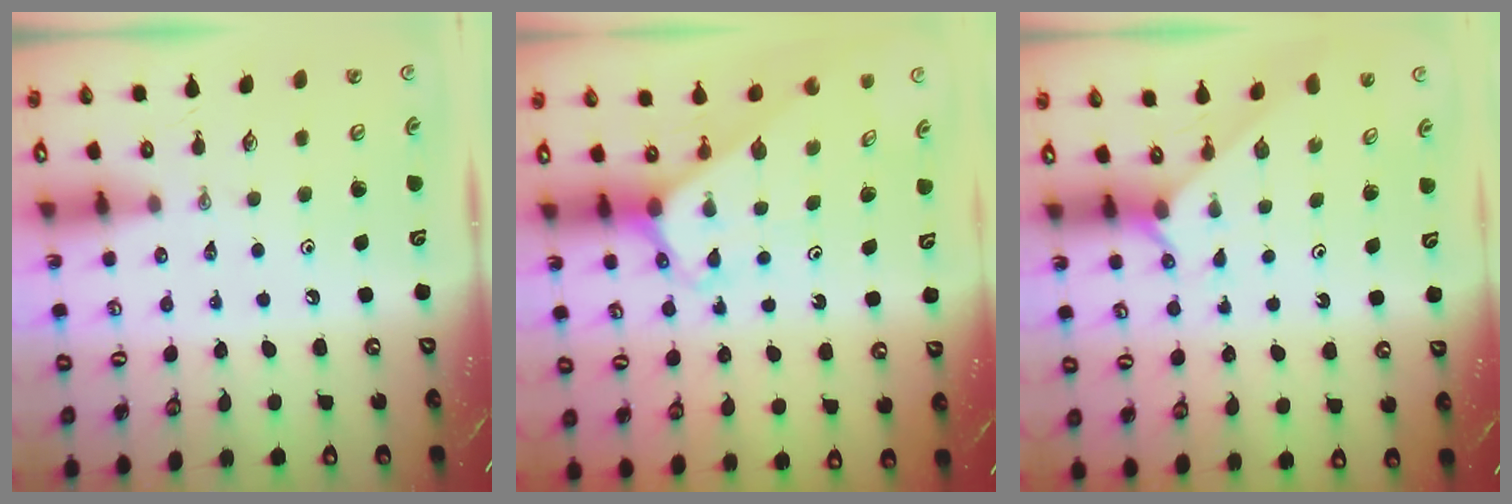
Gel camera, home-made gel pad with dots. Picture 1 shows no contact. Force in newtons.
{"total": 2.8, "press": 2.8, "slide": 0.2}
{"total": 2.1, "press": 2.1, "slide": 0.3}